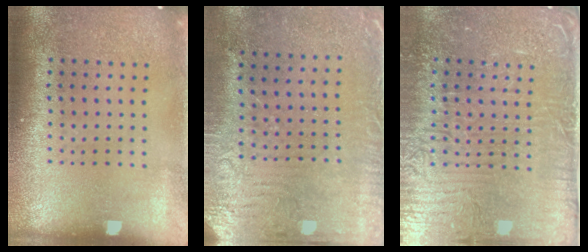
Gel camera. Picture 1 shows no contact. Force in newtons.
{"total": 3.2, "press": 2.5, "slide": 2.0}
{"total": 5.1, "press": 4.5, "slide": 2.5}